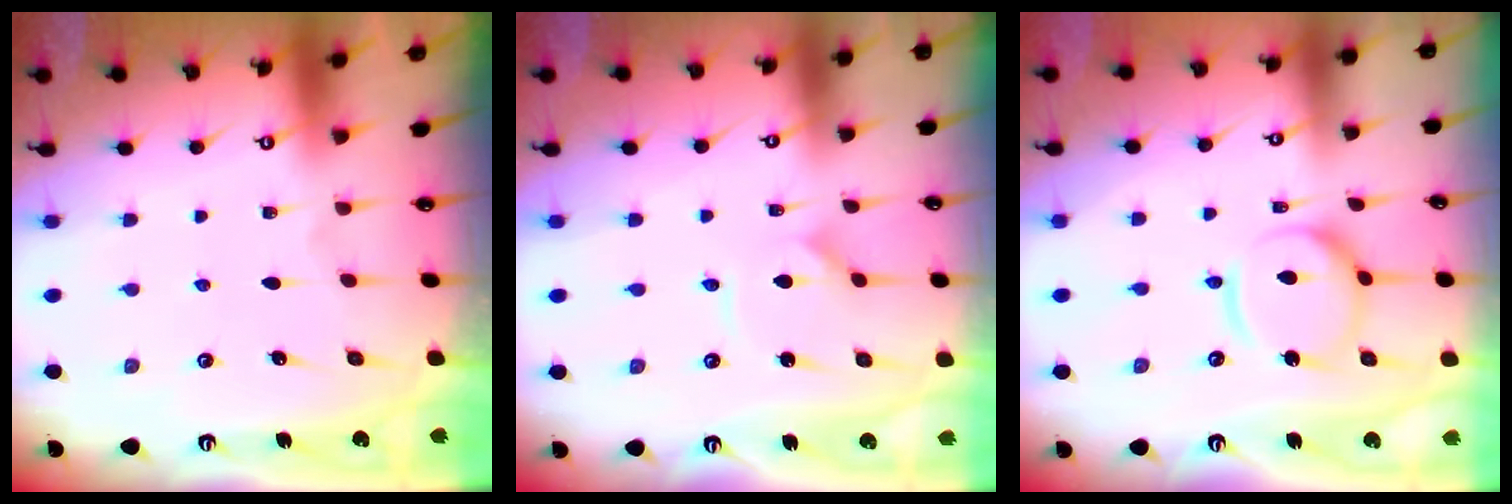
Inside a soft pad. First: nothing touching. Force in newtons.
{"total": 2.1, "press": 2.1, "slide": 0.2}
{"total": 11.8, "press": 11.7, "slide": 1.2}